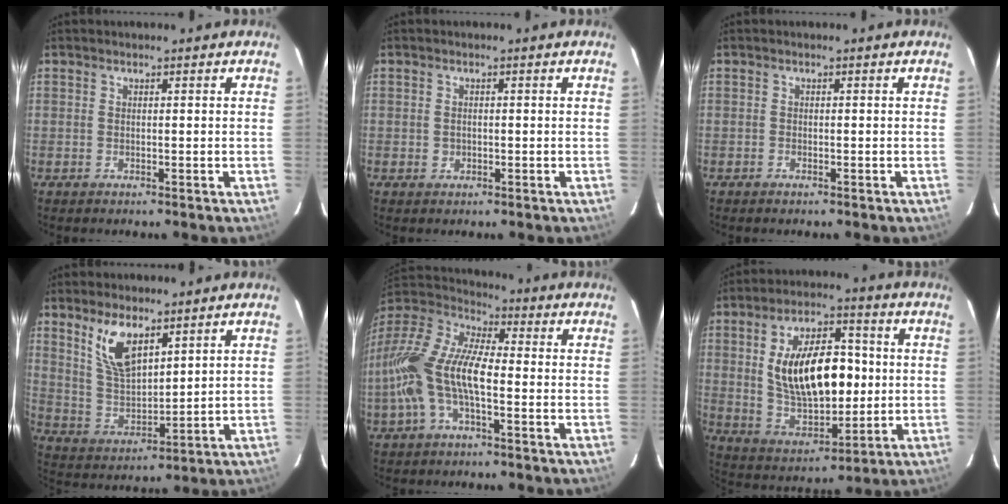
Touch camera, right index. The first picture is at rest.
{"total": 1.3, "force": [-0.2, 1.2, 0.4], "torque": [-0.005, 0.002, -0.003]}
{"total": 0.5, "force": [-0.5, 0.3, 0.1], "torque": [-0.004, 0.001, -0.009]}
{"total": 9.5, "force": [5.8, 4.0, 6.5], "torque": [-0.124, 0.002, 0.124]}
{"total": 17.8, "force": [-3.9, 7.3, 15.7], "torque": [-0.319, -0.001, -0.084]}
{"total": 18.0, "force": [1.5, 9.1, 15.4], "torque": [-0.274, 0.011, 0.045]}